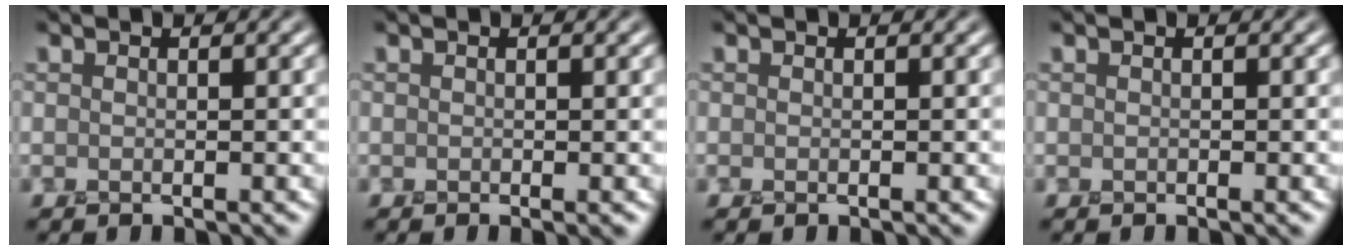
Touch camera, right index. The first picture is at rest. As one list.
[{"total": 0.0}, {"total": 0.0}, {"total": 0.0}]